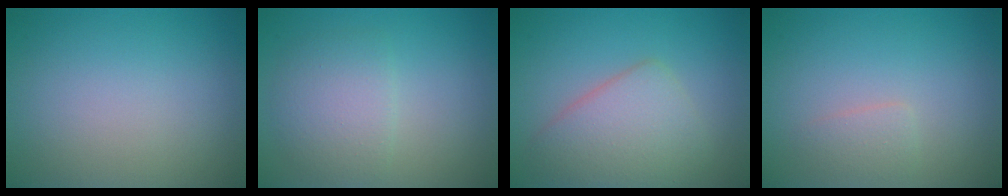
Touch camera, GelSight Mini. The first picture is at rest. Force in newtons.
{"total": 3.3, "press": 3.3, "slide": 0.2}
{"total": 4.8, "press": 4.8, "slide": 0.1}
{"total": 1.2, "press": 1.2, "slide": 0.1}